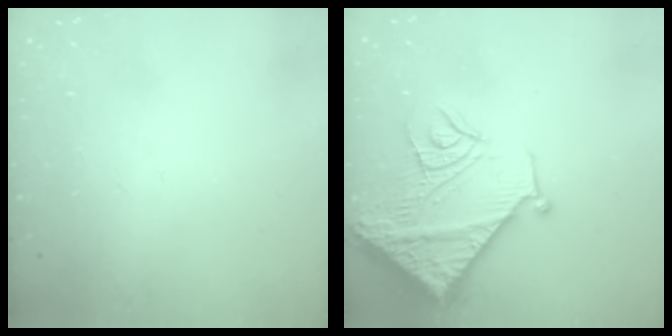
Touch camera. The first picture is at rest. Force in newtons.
{"total": 19.7, "press": 19.6, "slide": 2.1}